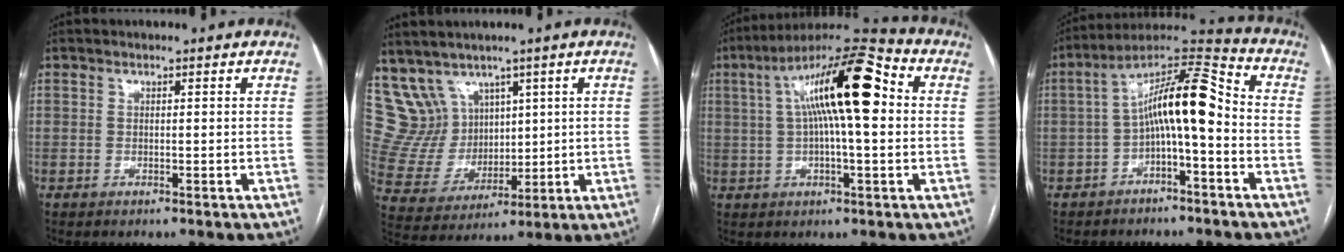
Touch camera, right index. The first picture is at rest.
{"total": 9.0, "force": [5.9, 6.6, 1.1], "torque": [-0.040, 0.046, 0.139]}
{"total": 16.8, "force": [3.1, 3.1, 16.2], "torque": [-0.279, 0.043, 0.043]}
{"total": 12.1, "force": [-1.3, 2.6, 11.8], "torque": [-0.203, 0.047, -0.023]}